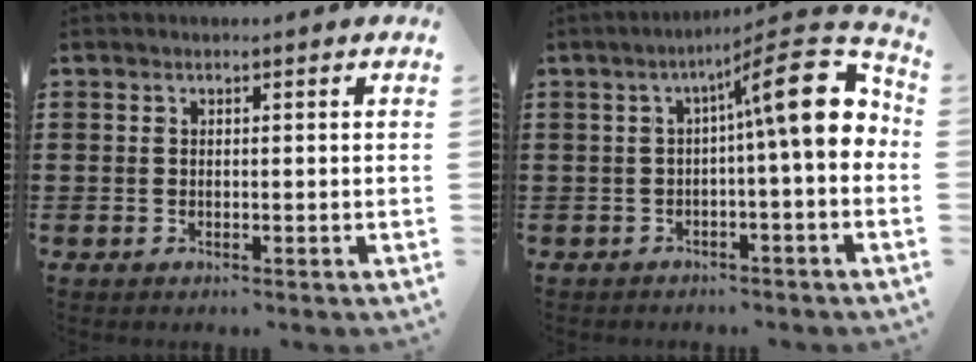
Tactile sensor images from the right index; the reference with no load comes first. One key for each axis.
{"total": 12.7, "fx": 1.6, "fy": 2.8, "fz": 12.3, "tx": -0.177, "ty": -0.015, "tz": 0.015}